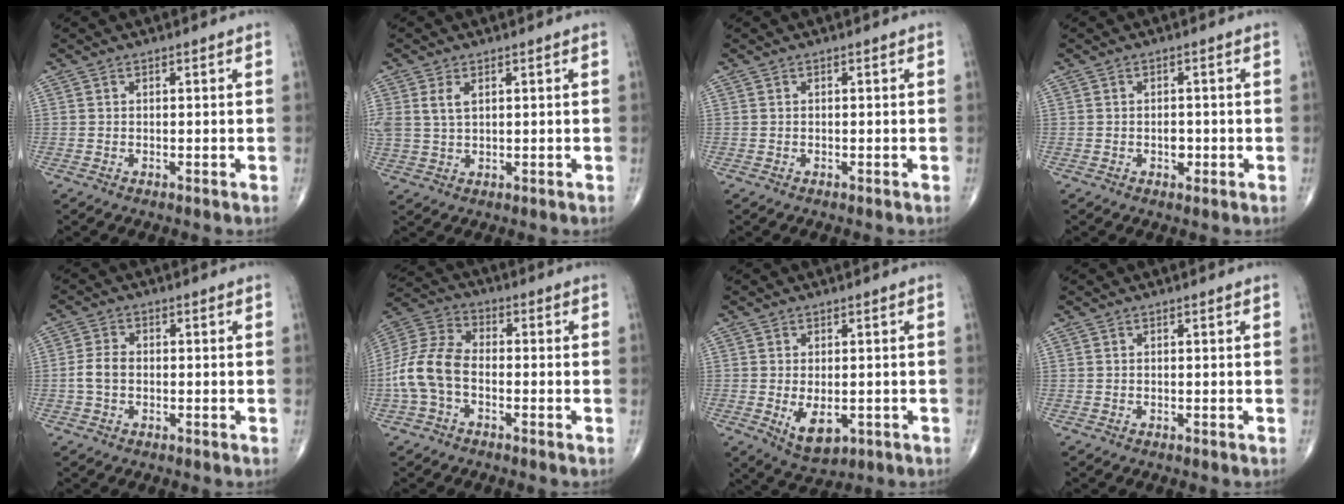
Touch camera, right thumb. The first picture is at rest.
{"total": 4.6, "force": [1.6, 2.7, 3.3], "torque": [-0.078, 0.003, 0.038]}
{"total": 0.0}
{"total": 2.2, "force": [-0.5, 1.5, 1.5], "torque": [-0.009, 0.005, -0.007]}
{"total": 3.6, "force": [-0.6, 2.4, 2.6], "torque": [-0.057, 0.012, -0.015]}
{"total": 10.8, "force": [-2.6, 6.7, 8.1], "torque": [-0.173, 0.031, -0.061]}
{"total": 6.3, "force": [-1.4, 3.6, 5.0], "torque": [-0.070, -0.012, -0.010]}
{"total": 0.0}